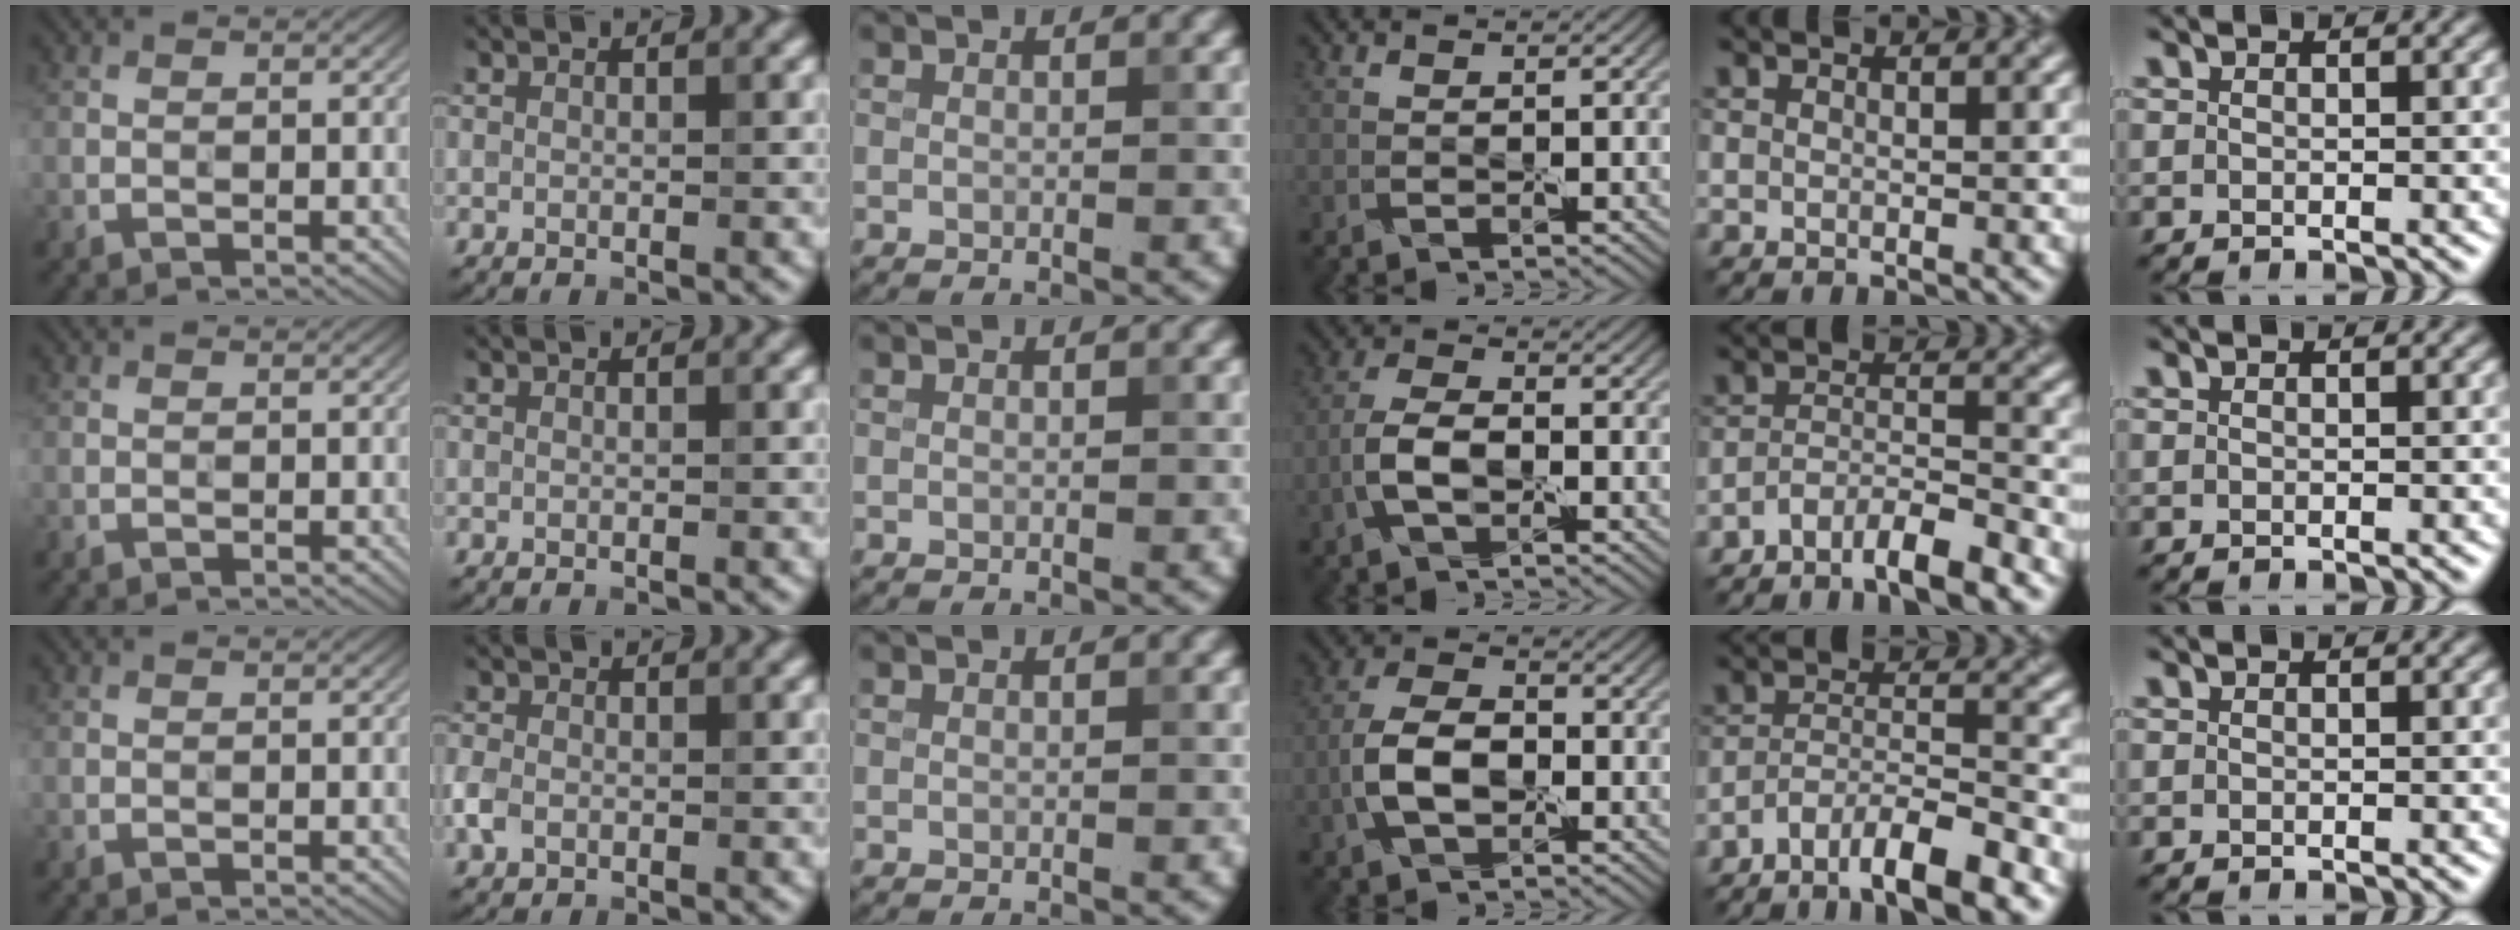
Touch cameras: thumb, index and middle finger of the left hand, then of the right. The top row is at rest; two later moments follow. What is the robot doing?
{"motion": "peel", "object": "shipping label"}